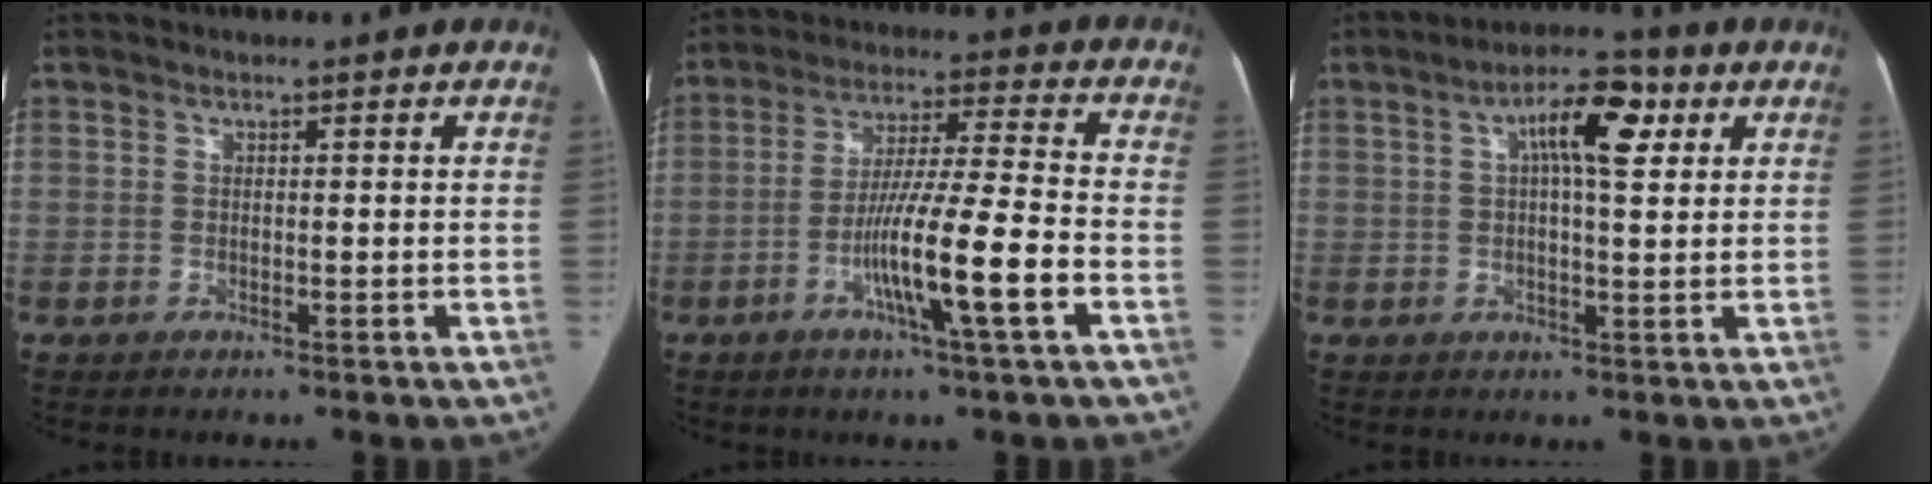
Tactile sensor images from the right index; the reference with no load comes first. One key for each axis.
{"total": 12.1, "fx": -4.5, "fy": -0.7, "fz": 11.2, "tx": -0.201, "ty": -0.005, "tz": -0.083}
{"total": 8.2, "fx": 2.8, "fy": 2.3, "fz": 7.3, "tx": -0.123, "ty": 0.023, "tz": 0.041}